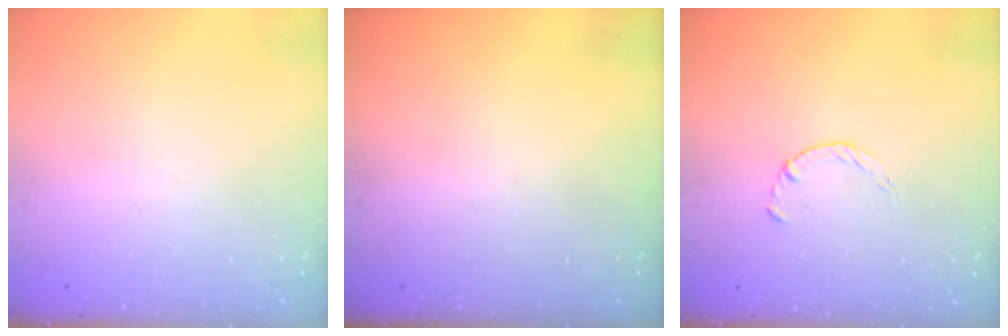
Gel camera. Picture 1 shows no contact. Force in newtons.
{"total": 0.0}
{"total": 1.8, "press": 1.7, "slide": 0.3}